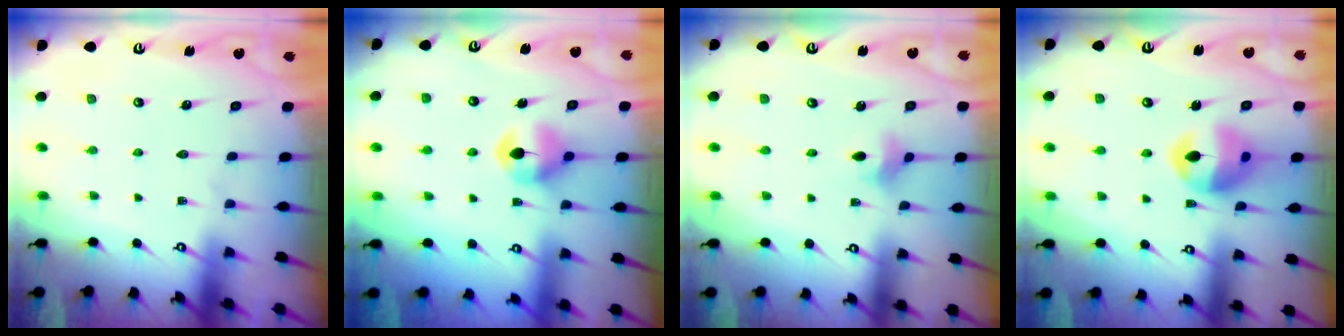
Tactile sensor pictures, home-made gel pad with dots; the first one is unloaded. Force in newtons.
{"total": 7.3, "press": 7.3, "slide": 0.4}
{"total": 3.7, "press": 3.7, "slide": 0.6}
{"total": 12.5, "press": 12.4, "slide": 1.6}